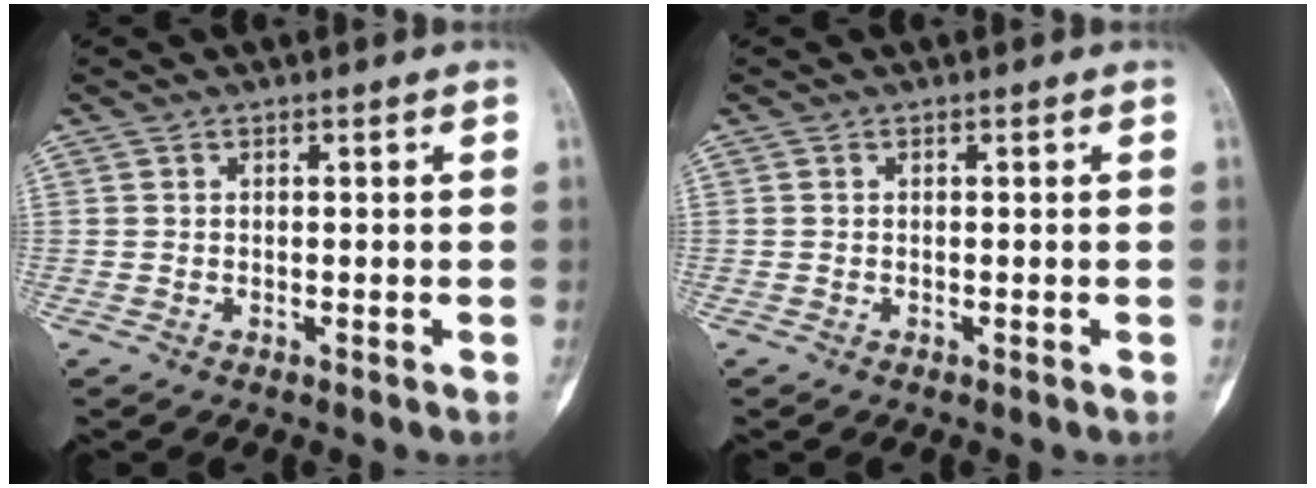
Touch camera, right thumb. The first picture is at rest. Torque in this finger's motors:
{"motor_torque": [1.94, 3.07, 0.02, -0.17, -0.03]}